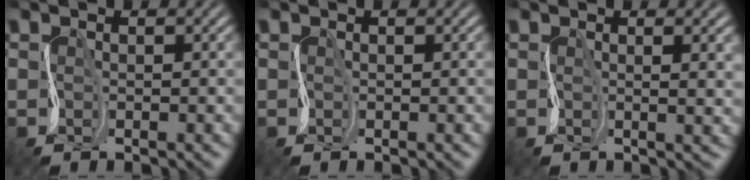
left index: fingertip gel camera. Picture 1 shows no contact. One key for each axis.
{"total": 0.0}
{"total": 3.3, "fx": 0.9, "fy": 1.5, "fz": 2.9, "tx": -0.013, "ty": 0.008, "tz": 0.013}